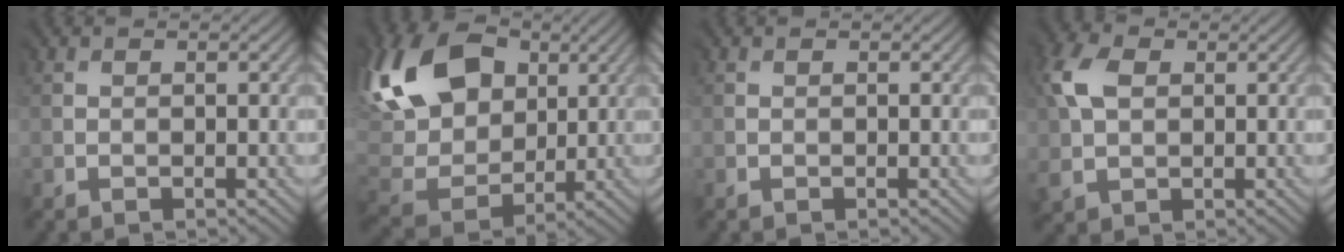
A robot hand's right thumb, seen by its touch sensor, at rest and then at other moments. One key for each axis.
{"total": 15.7, "fx": 6.8, "fy": 10.9, "fz": 9.1, "tx": -0.230, "ty": 0.039, "tz": 0.125}
{"total": 0.0}
{"total": 6.1, "fx": 1.7, "fy": 4.6, "fz": 3.6, "tx": -0.117, "ty": 0.007, "tz": 0.028}